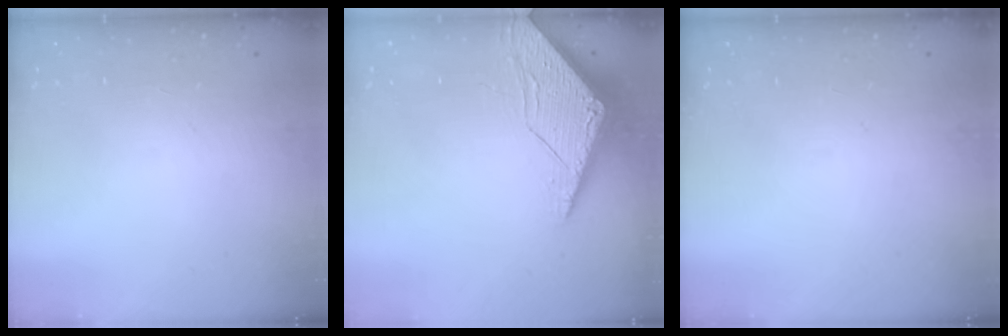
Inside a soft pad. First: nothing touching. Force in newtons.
{"total": 6.2, "press": 6.2, "slide": 0.5}
{"total": 0.0}